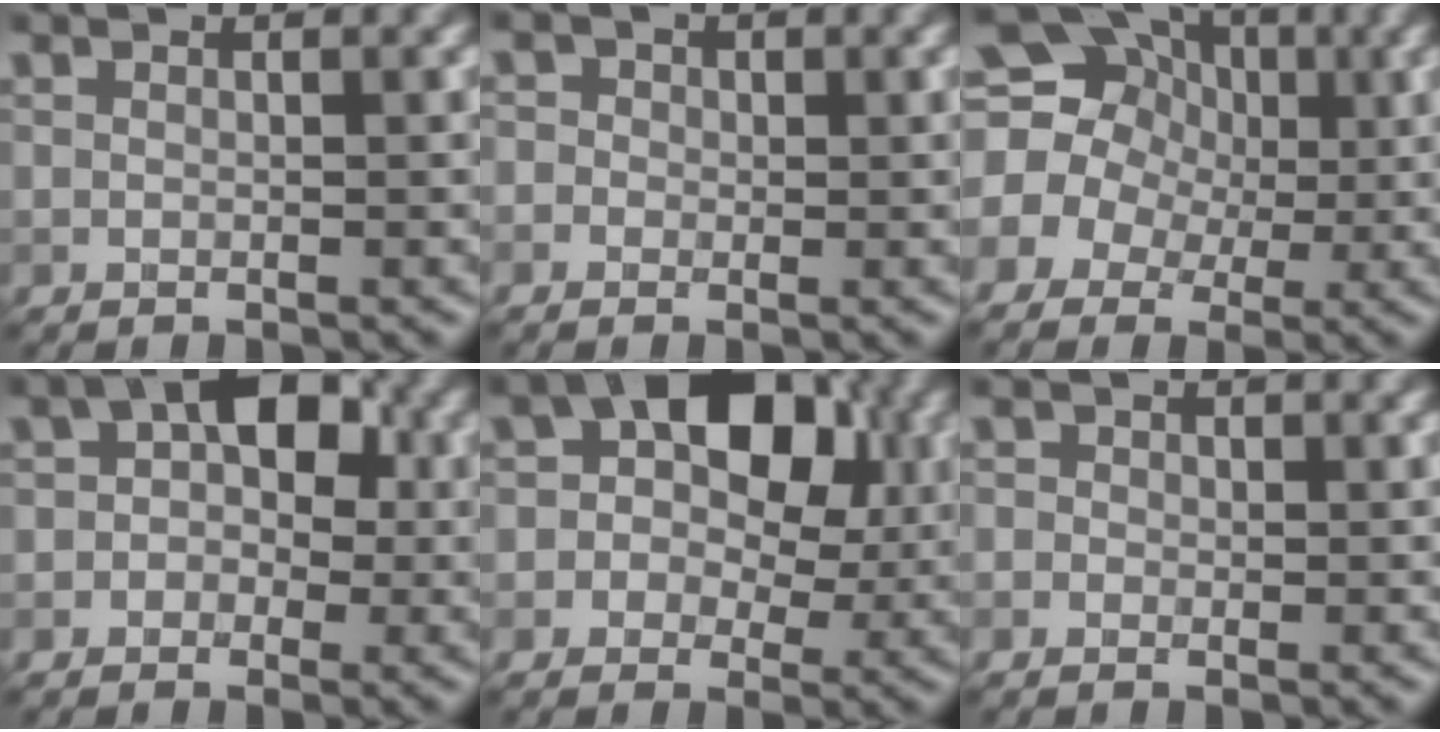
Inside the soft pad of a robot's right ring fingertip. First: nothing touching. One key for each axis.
{"total": 2.8, "fx": 0.6, "fy": 2.6, "fz": 1.0, "tx": 0.007, "ty": 0.028, "tz": -0.019}
{"total": 15.1, "fx": 3.6, "fy": 12.9, "fz": 6.9, "tx": -0.149, "ty": 0.037, "tz": 0.027}
{"total": 5.7, "fx": 0.7, "fy": 4.2, "fz": 3.7, "tx": -0.017, "ty": 0.022, "tz": -0.015}
{"total": 11.1, "fx": 3.1, "fy": 8.0, "fz": 7.0, "tx": -0.061, "ty": 0.047, "tz": 0.016}
{"total": 2.1, "fx": 0.6, "fy": 1.9, "fz": 0.9, "tx": 0.008, "ty": 0.017, "tz": -0.020}